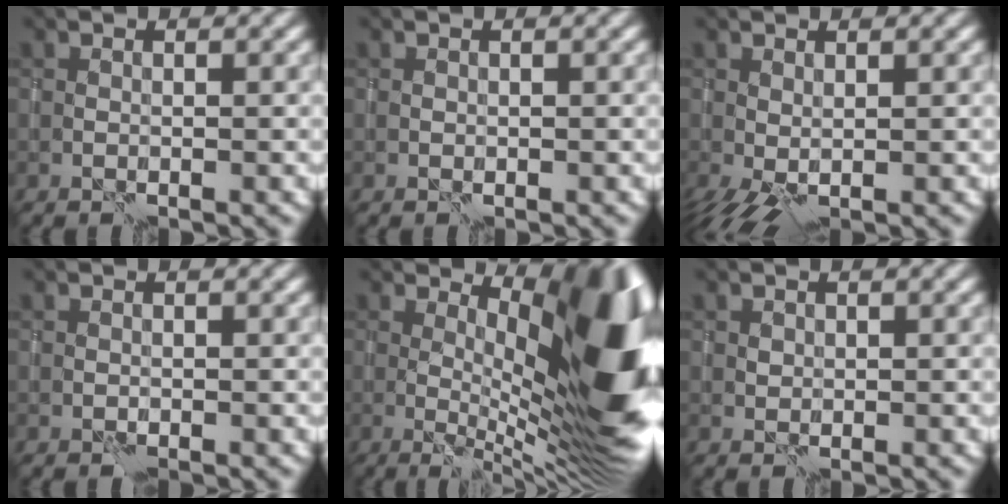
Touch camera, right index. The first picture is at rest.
{"total": 0.0}
{"total": 1.9, "force": [-0.5, 0.8, 1.7], "torque": [-0.039, -0.001, -0.011]}
{"total": 0.0}
{"total": 14.2, "force": [2.6, 5.4, 12.9], "torque": [-0.148, 0.008, 0.040]}
{"total": 0.6, "force": [0.3, 0.5, -0.2], "torque": [0.004, 0.002, 0.007]}